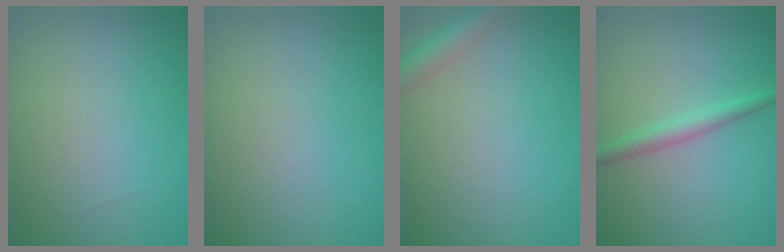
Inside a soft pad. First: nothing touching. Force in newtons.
{"total": 0.0}
{"total": 2.9, "press": 2.9, "slide": 0.2}
{"total": 1.9, "press": 1.9, "slide": 0.0}